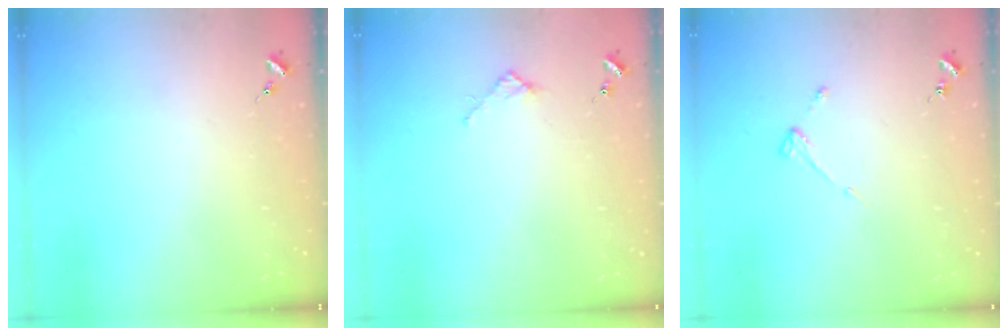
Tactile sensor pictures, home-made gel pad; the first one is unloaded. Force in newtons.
{"total": 2.4, "press": 2.3, "slide": 0.3}
{"total": 3.0, "press": 3.0, "slide": 0.6}